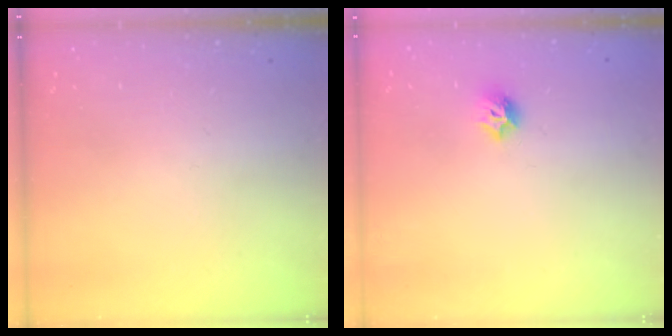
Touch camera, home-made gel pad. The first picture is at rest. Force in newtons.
{"total": 6.7, "press": 6.6, "slide": 1.1}